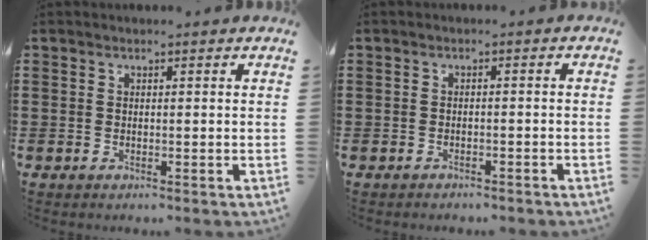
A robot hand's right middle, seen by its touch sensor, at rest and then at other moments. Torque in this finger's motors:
{"motor_torque": [-0.02, -0.02, 0.04, -0.01]}